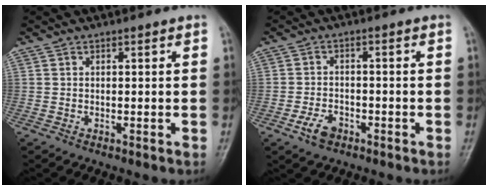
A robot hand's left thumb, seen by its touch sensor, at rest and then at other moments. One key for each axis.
{"total": 4.2, "fx": -2.4, "fy": 2.6, "fz": 2.3, "tx": -0.042, "ty": 0.014, "tz": -0.043}